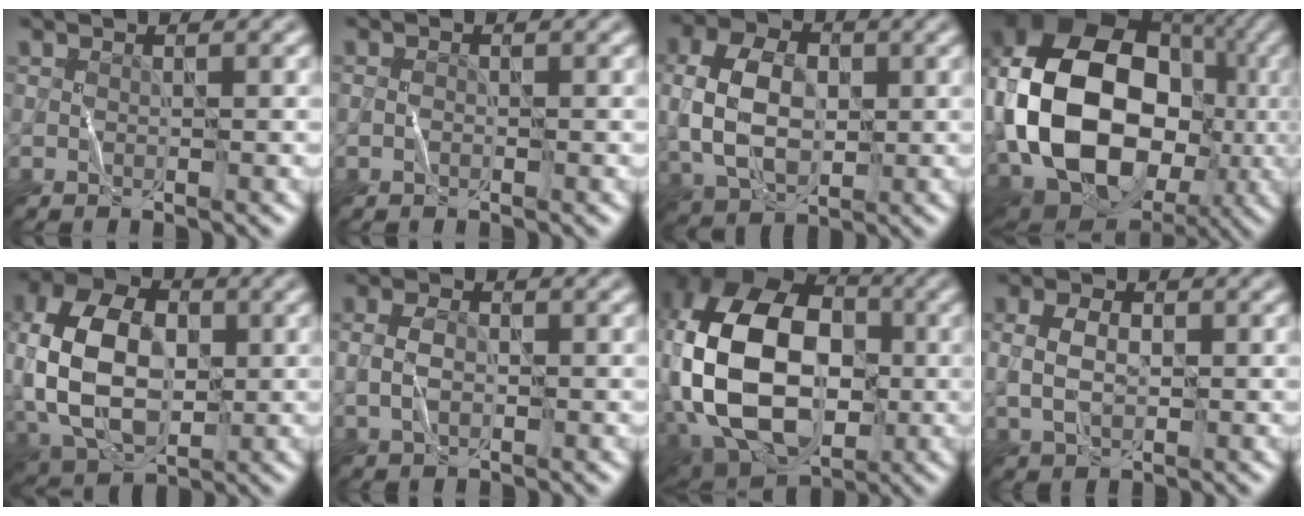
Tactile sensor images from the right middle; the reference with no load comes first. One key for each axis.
{"total": 0.6, "fx": -0.3, "fy": 0.4, "fz": 0.4, "tx": -0.006, "ty": 0.002, "tz": -0.007}
{"total": 7.3, "fx": 0.2, "fy": 5.0, "fz": 5.2, "tx": -0.123, "ty": 0.001, "tz": 0.007}
{"total": 17.9, "fx": -0.8, "fy": 13.4, "fz": 11.9, "tx": -0.251, "ty": 0.006, "tz": -0.029}
{"total": 11.8, "fx": 0.3, "fy": 8.1, "fz": 8.6, "tx": -0.199, "ty": 0.002, "tz": 0.007}
{"total": 2.3, "fx": -0.2, "fy": 1.5, "fz": 1.8, "tx": -0.044, "ty": 0.001, "tz": -0.003}
{"total": 19.1, "fx": -0.6, "fy": 13.0, "fz": 13.9, "tx": -0.286, "ty": 0.014, "tz": -0.026}
{"total": 3.5, "fx": 0.3, "fy": 2.4, "fz": 2.5, "tx": -0.059, "ty": 0.005, "tz": 0.008}